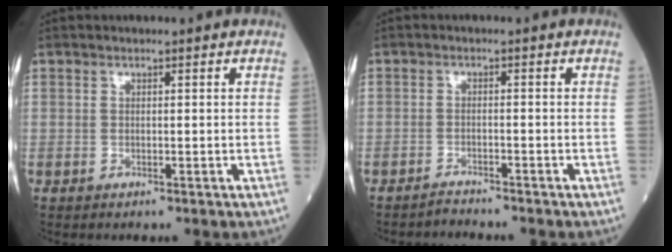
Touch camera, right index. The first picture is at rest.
{"total": 1.6, "force": [-1.5, -0.3, -0.4], "torque": [0.008, -0.007, -0.022]}